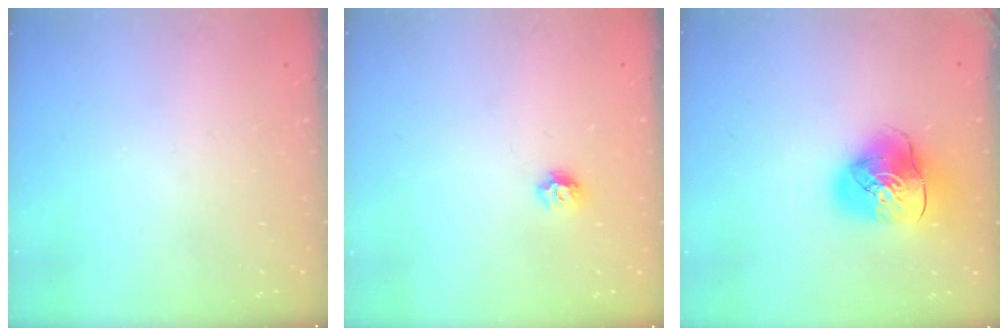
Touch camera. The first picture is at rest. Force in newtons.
{"total": 6.5, "press": 6.5, "slide": 0.8}
{"total": 12.1, "press": 11.9, "slide": 1.9}